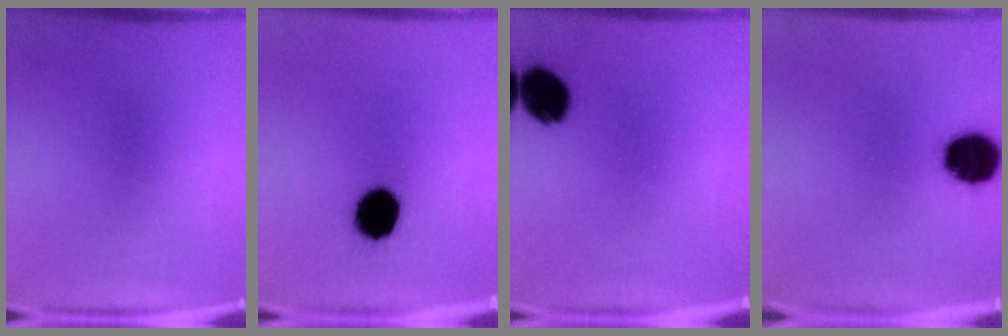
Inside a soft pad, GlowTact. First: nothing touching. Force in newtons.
{"total": 13.5}
{"total": 9.3}
{"total": 12.8}